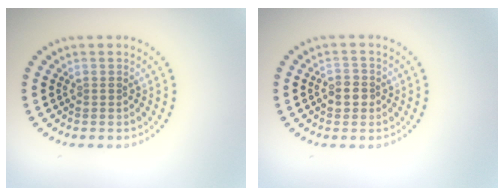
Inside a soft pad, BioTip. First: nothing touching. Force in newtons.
{"total": 1.7, "press": 1.7, "slide": 0.3}